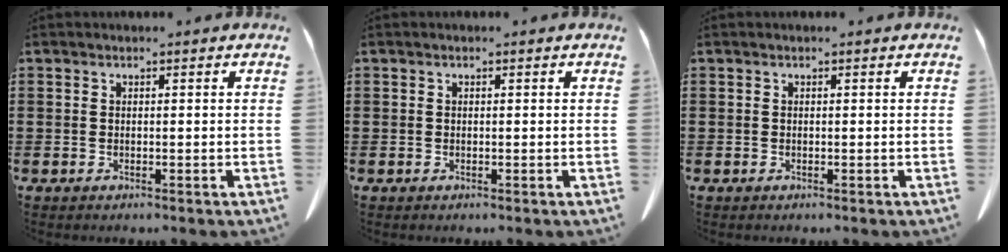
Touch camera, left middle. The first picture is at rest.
{"total": 0.0}
{"total": 0.0}